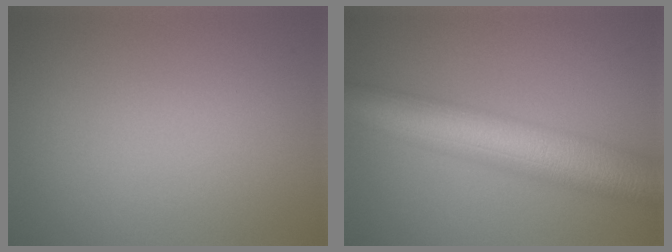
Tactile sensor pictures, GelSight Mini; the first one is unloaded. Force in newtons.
{"total": 10.2, "press": 10.2, "slide": 0.3}